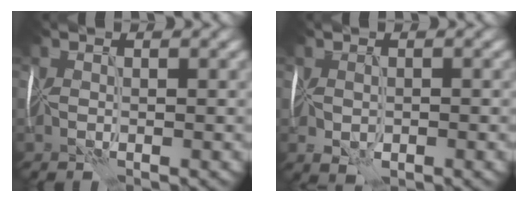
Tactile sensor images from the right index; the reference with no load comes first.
{"total": 2.1, "force": [-0.3, 1.4, 1.5], "torque": [-0.027, -0.008, 0.002]}